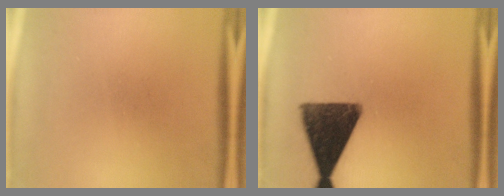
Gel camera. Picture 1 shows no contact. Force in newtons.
{"total": 13.9}